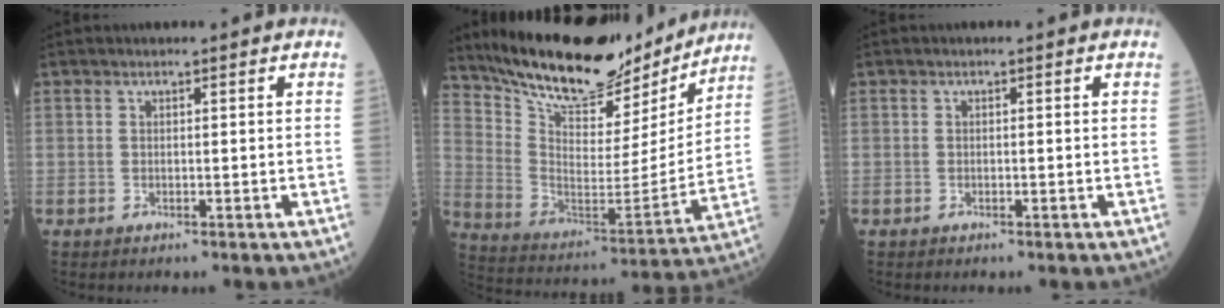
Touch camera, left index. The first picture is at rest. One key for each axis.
{"total": 21.7, "fx": 19.1, "fy": 6.3, "fz": 8.2, "tx": -0.143, "ty": -0.022, "tz": 0.297}
{"total": 0.0}